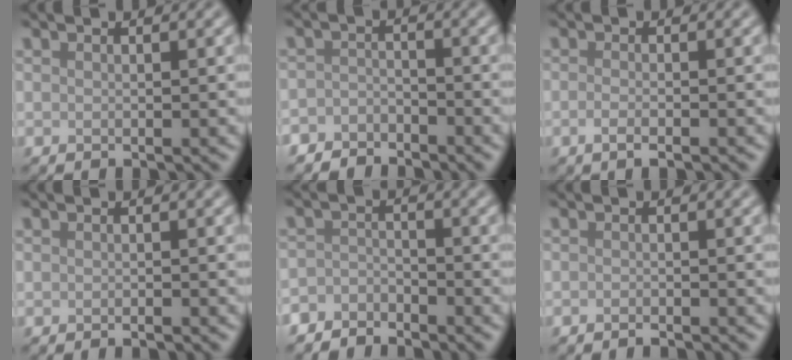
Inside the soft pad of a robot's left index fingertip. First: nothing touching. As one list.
[{"total": 2.4, "force": [-2.2, 1.0, 0.1], "torque": [0.001, 0.006, -0.048]}, {"total": 1.5, "force": [-0.7, 0.4, 1.3], "torque": [-0.022, -0.003, -0.016]}, {"total": 0.5, "force": [-0.4, 0.1, 0.3], "torque": [-0.002, 0.000, -0.006]}, {"total": 2.5, "force": [-2.3, 0.9, 0.2], "torque": [-0.002, 0.004, -0.052]}, {"total": 0.8, "force": [-0.7, 0.1, 0.3], "torque": [-0.003, 0.000, -0.015]}]